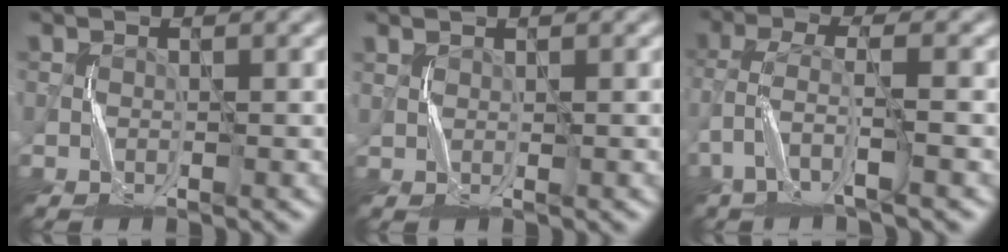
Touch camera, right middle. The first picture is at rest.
{"total": 0.9, "force": [0.8, 0.2, 0.2], "torque": [-0.007, -0.002, 0.020]}
{"total": 3.6, "force": [-1.8, 1.0, 3.0], "torque": [-0.082, 0.003, -0.040]}